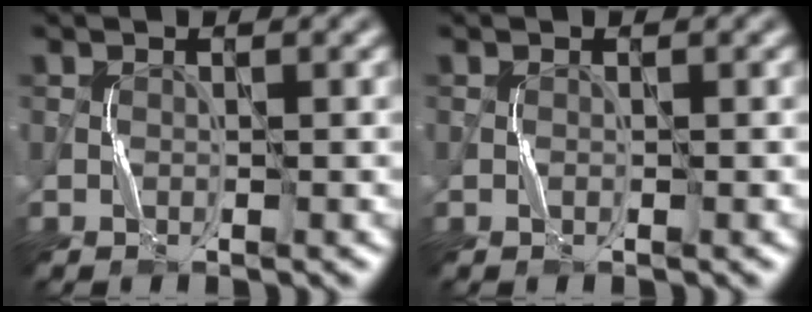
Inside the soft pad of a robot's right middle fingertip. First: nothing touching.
{"total": 0.0}